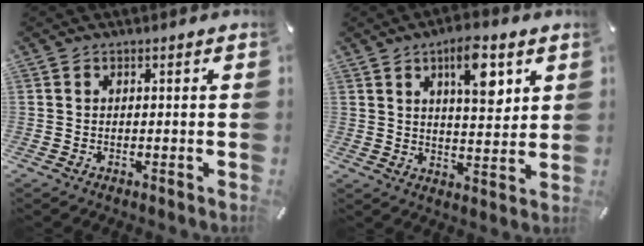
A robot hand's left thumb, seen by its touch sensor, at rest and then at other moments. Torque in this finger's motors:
{"motor_torque": [0.81, 0.94, 1.00, -0.89, 0.32]}